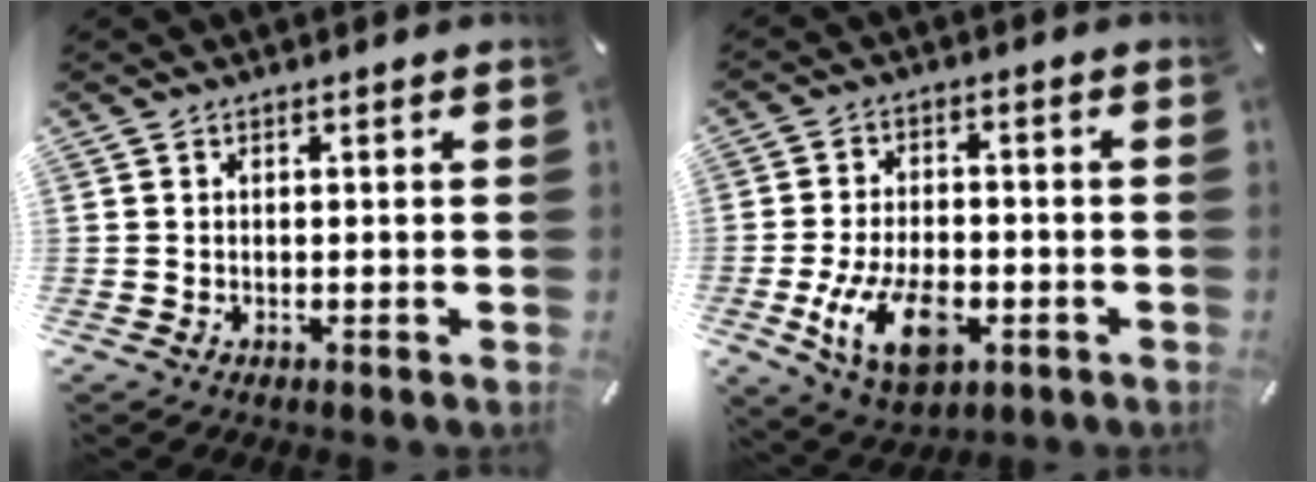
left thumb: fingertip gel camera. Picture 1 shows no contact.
{"total": 13.5, "force": [-4.3, 7.9, 10.0], "torque": [-0.193, 0.000, -0.076]}